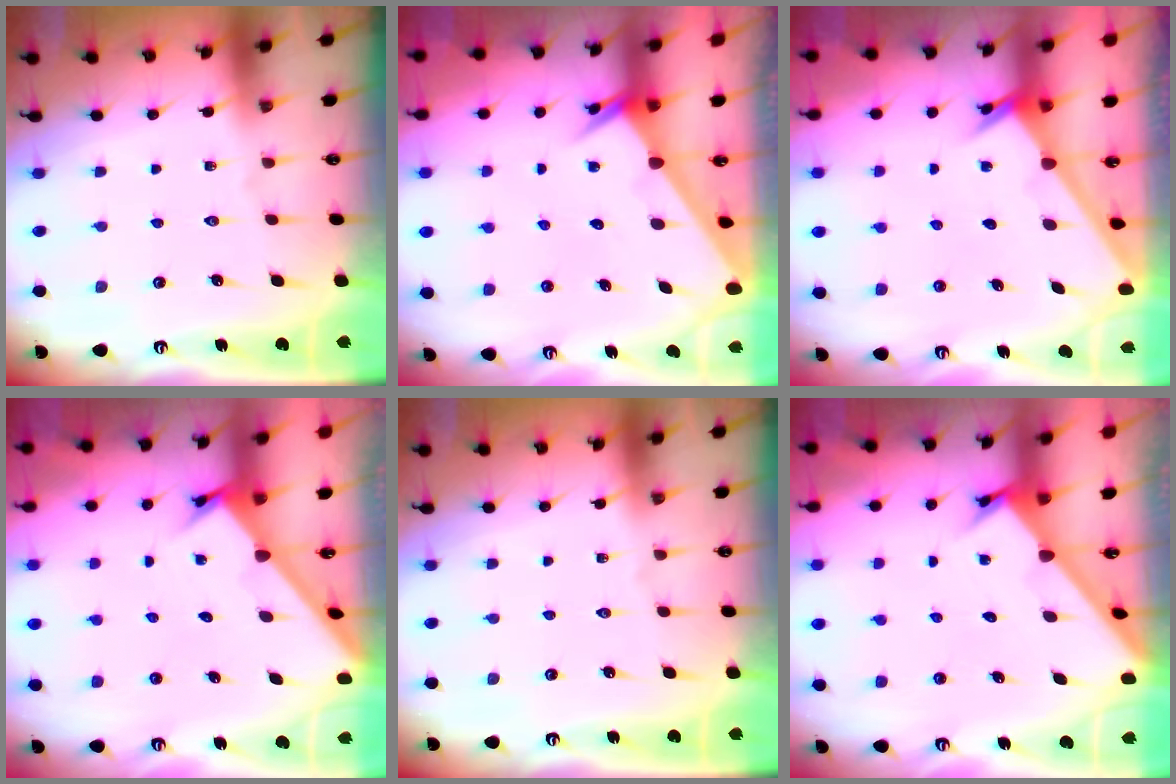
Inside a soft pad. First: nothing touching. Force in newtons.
{"total": 2.5, "press": 2.5, "slide": 0.1}
{"total": 2.4, "press": 2.4, "slide": 0.2}
{"total": 2.0, "press": 2.0, "slide": 0.2}
{"total": 0.0}
{"total": 2.1, "press": 2.1, "slide": 0.2}